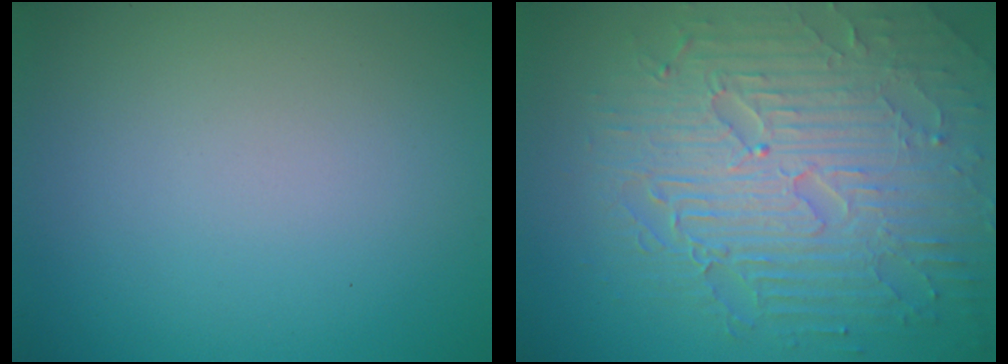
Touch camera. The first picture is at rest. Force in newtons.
{"total": 9.0, "press": 6.2, "slide": 6.6}